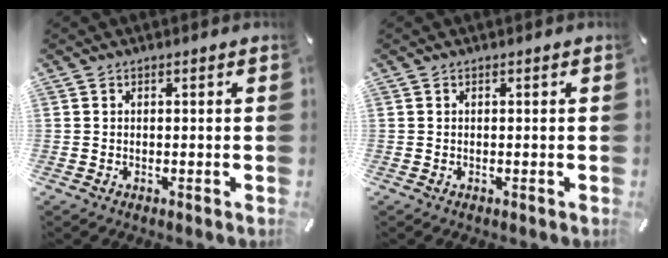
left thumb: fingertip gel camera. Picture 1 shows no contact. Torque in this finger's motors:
{"motor_torque": [-0.01, 0.01, 0.00, 0.00, 0.00]}